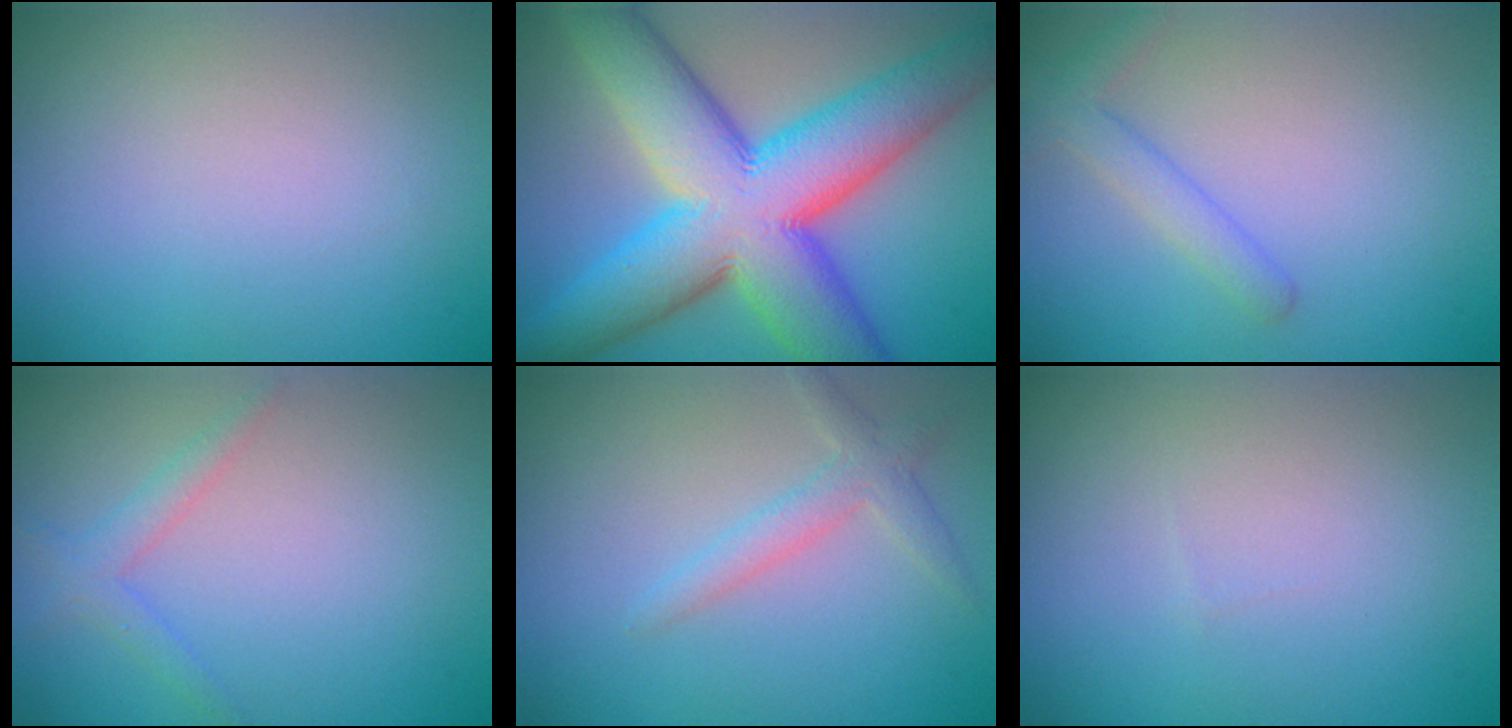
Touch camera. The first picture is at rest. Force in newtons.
{"total": 15.4, "press": 15.4, "slide": 0.1}
{"total": 2.3, "press": 2.3, "slide": 0.1}
{"total": 1.8, "press": 1.8, "slide": 0.1}
{"total": 2.2, "press": 2.2, "slide": 0.1}
{"total": 0.0}